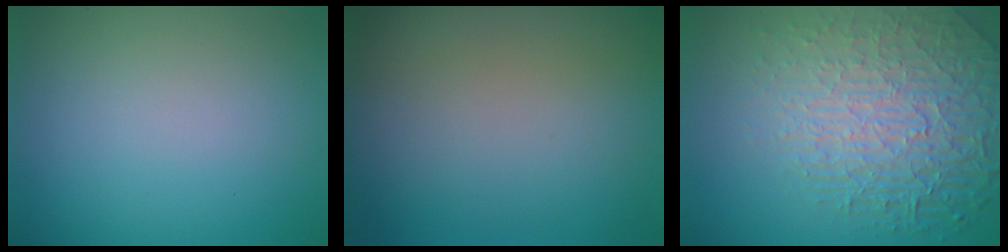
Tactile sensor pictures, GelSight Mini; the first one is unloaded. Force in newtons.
{"total": 0.0}
{"total": 8.4, "press": 5.7, "slide": 6.2}